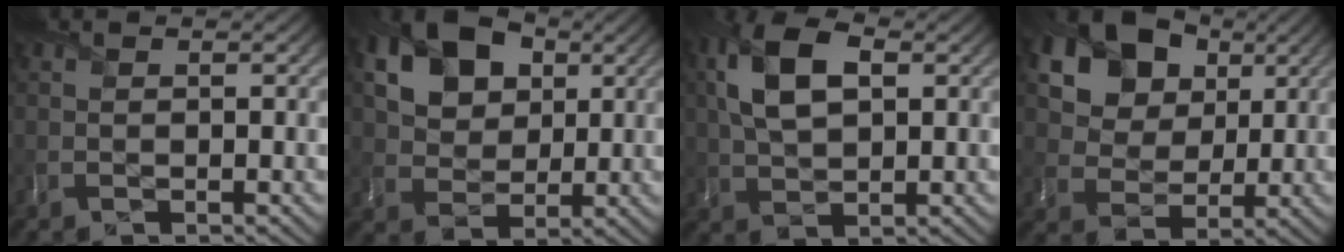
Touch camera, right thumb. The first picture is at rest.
{"total": 11.6, "force": [4.4, 8.1, 7.0], "torque": [-0.168, 0.029, 0.067]}
{"total": 9.3, "force": [2.3, 5.3, 7.3], "torque": [-0.174, 0.013, 0.037]}
{"total": 19.3, "force": [9.2, 14.0, 9.5], "torque": [-0.242, 0.045, 0.195]}